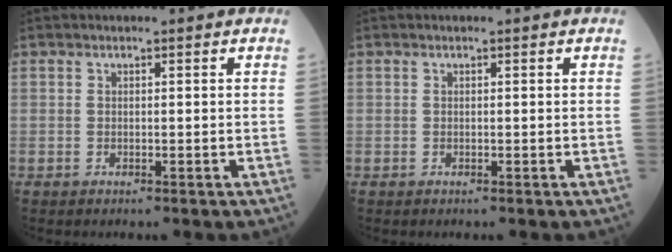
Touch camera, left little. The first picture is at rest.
{"total": 0.0}